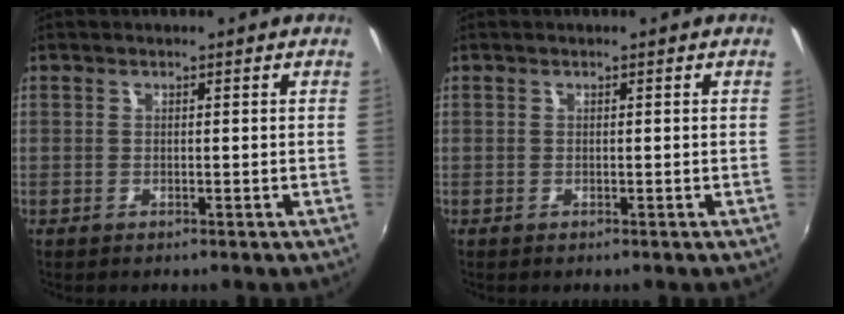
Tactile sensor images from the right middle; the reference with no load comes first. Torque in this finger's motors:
{"motor_torque": [0.25, -0.47, 0.04, 0.01]}